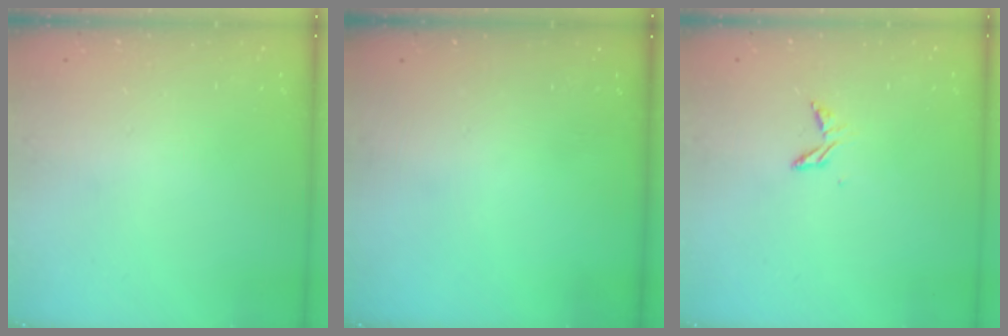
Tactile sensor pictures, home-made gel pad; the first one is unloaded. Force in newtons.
{"total": 0.0}
{"total": 5.3, "press": 5.2, "slide": 0.6}